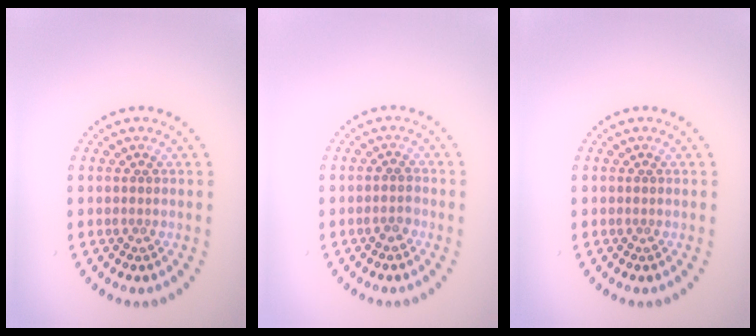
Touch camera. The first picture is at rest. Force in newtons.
{"total": 1.2, "press": 1.0, "slide": 0.6}
{"total": 0.0}